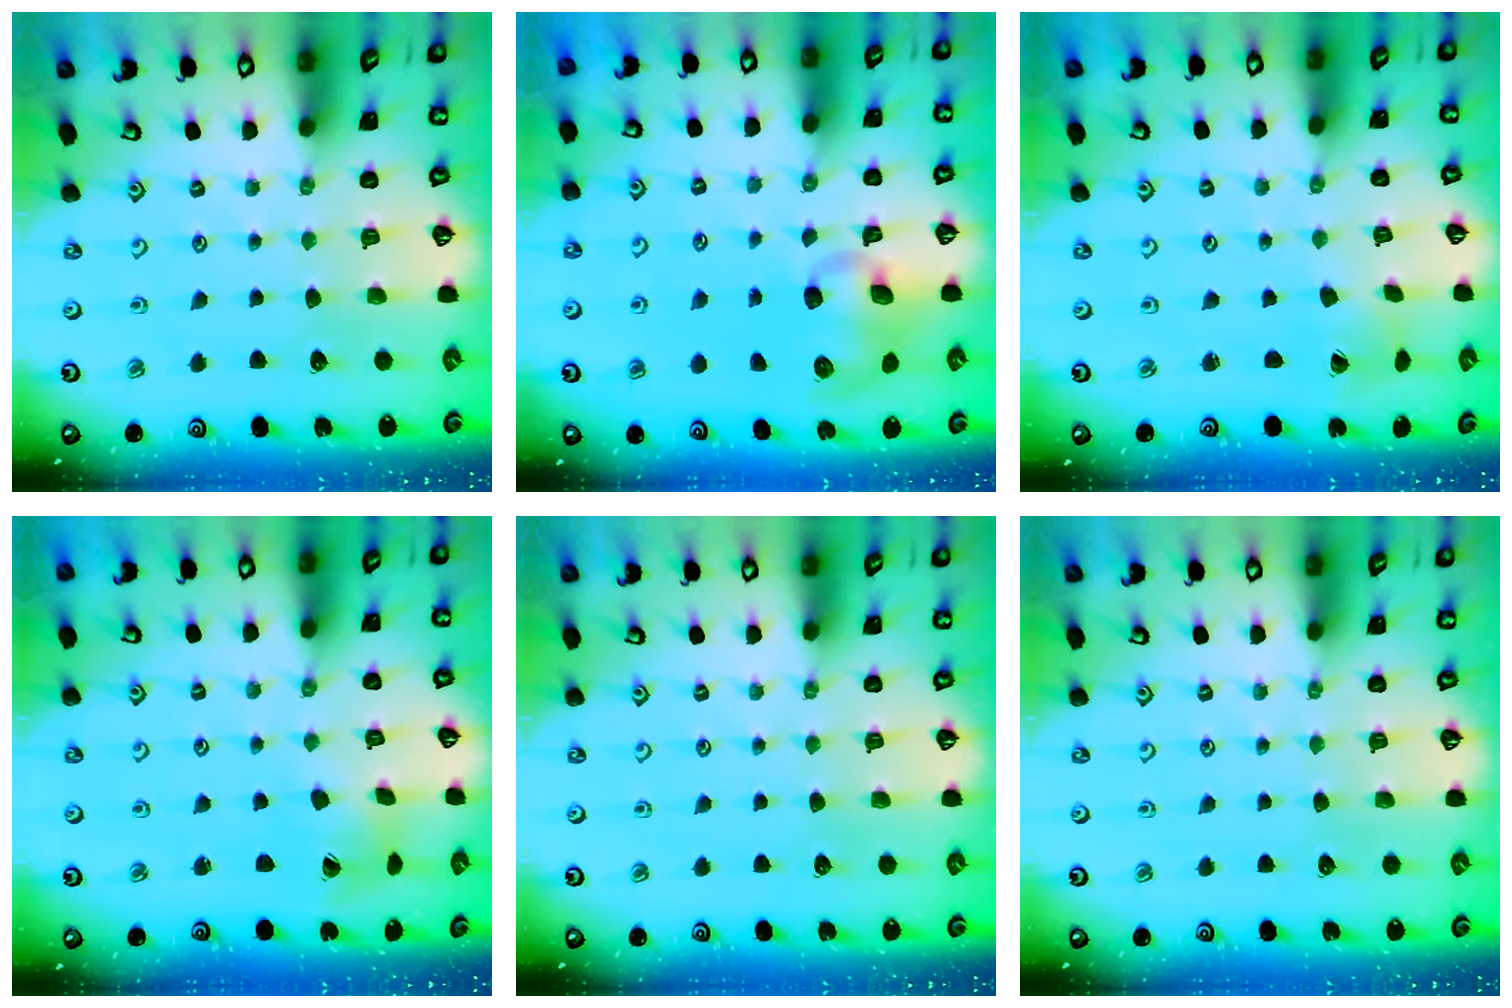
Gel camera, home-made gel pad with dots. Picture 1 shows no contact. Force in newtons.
{"total": 9.7, "press": 9.6, "slide": 1.3}
{"total": 1.1, "press": 1.0, "slide": 0.1}
{"total": 4.1, "press": 4.1, "slide": 0.5}
{"total": 0.0}
{"total": 0.0}